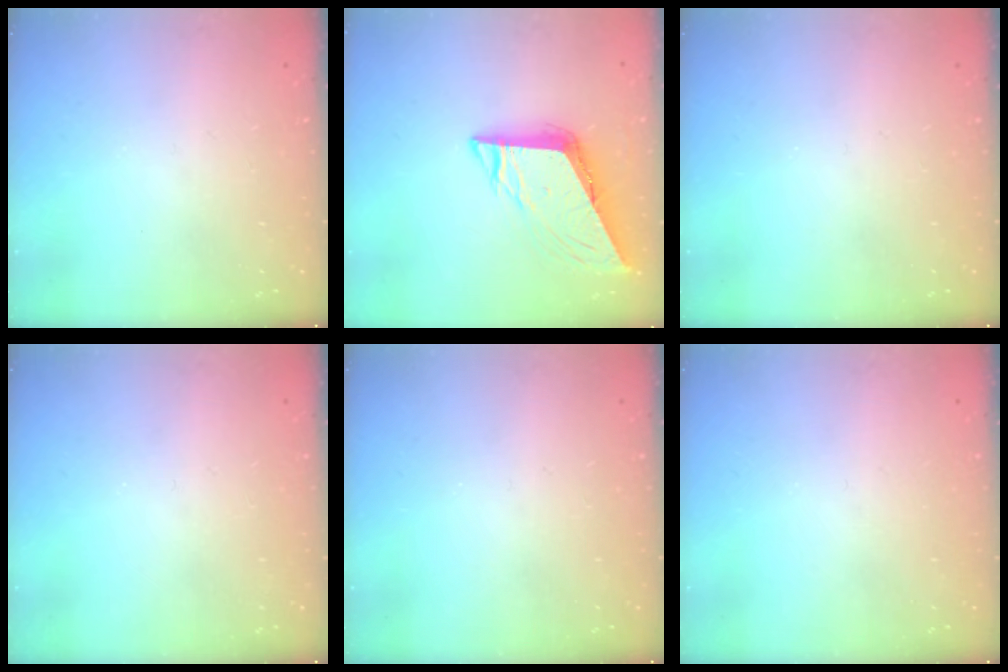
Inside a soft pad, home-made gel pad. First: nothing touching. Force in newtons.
{"total": 9.1, "press": 9.0, "slide": 0.8}
{"total": 0.0}
{"total": 0.0}
{"total": 0.0}
{"total": 0.0}